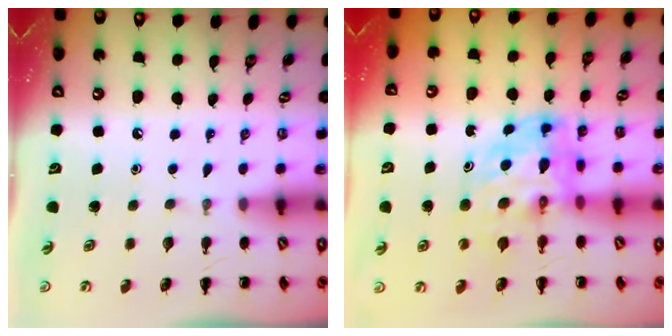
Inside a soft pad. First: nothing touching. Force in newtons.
{"total": 9.6, "press": 9.2, "slide": 2.8}